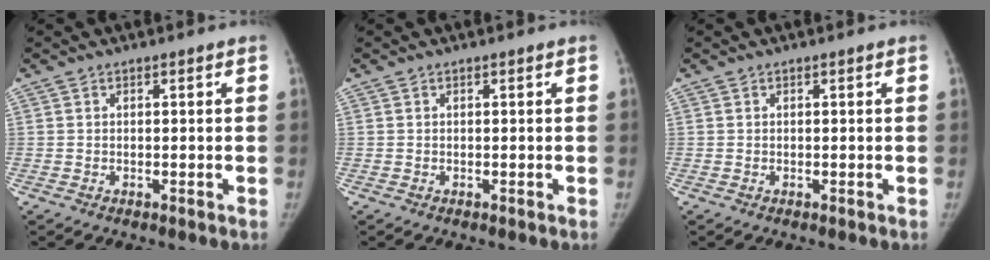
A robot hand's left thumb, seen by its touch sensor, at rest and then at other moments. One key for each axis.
{"total": 0.0}
{"total": 0.0}